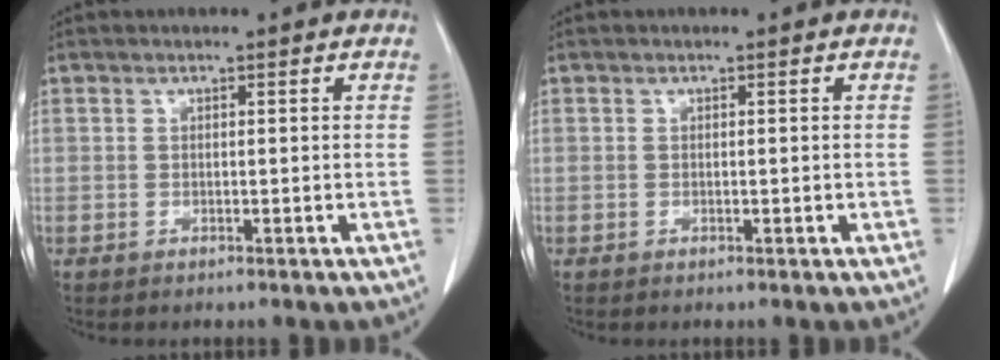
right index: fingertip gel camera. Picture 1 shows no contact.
{"total": 0.0}